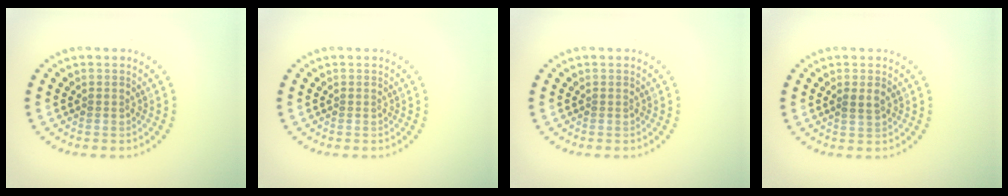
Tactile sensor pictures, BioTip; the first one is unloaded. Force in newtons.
{"total": 0.0}
{"total": 0.0}
{"total": 1.1, "press": 1.1, "slide": 0.4}